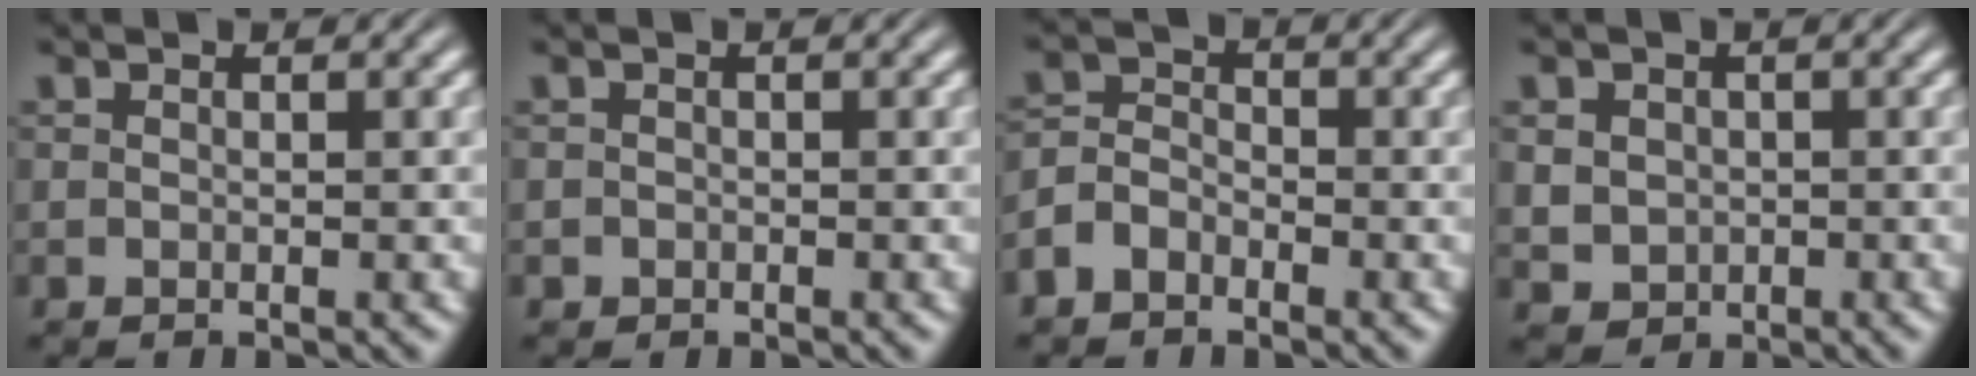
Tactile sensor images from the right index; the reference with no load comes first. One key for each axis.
{"total": 0.6, "fx": -0.5, "fy": 0.0, "fz": -0.3, "tx": 0.010, "ty": -0.012, "tz": -0.002}
{"total": 3.1, "fx": -1.7, "fy": 2.4, "fz": 1.1, "tx": -0.012, "ty": -0.015, "tz": -0.027}
{"total": 3.1, "fx": -0.2, "fy": 2.8, "fz": 1.3, "tx": -0.023, "ty": -0.021, "tz": 0.011}